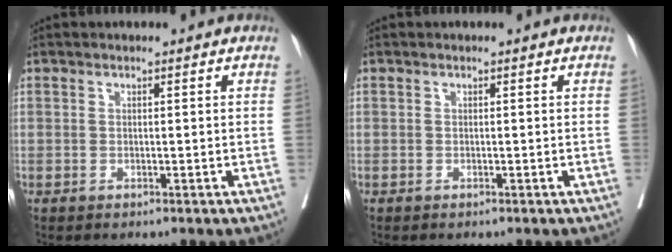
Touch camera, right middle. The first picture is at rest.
{"total": 0.0}